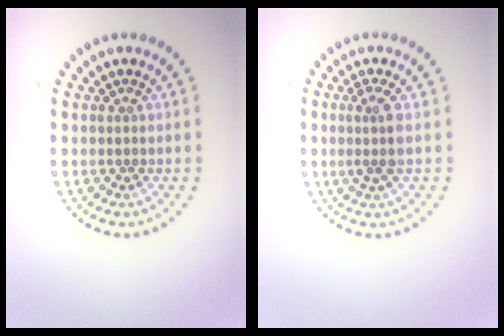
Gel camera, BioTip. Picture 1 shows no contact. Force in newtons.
{"total": 2.1, "press": 1.7, "slide": 1.2}